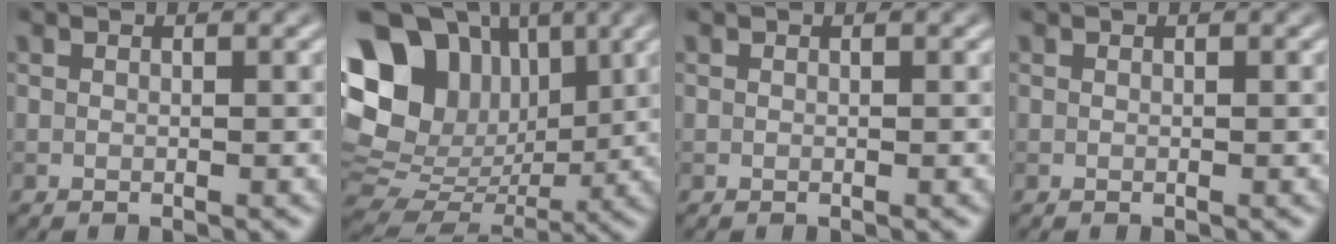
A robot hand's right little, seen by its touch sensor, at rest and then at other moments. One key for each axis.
{"total": 17.5, "fx": 5.5, "fy": 13.6, "fz": 9.5, "tx": -0.202, "ty": 0.042, "tz": 0.106}
{"total": 0.0}
{"total": 0.0}